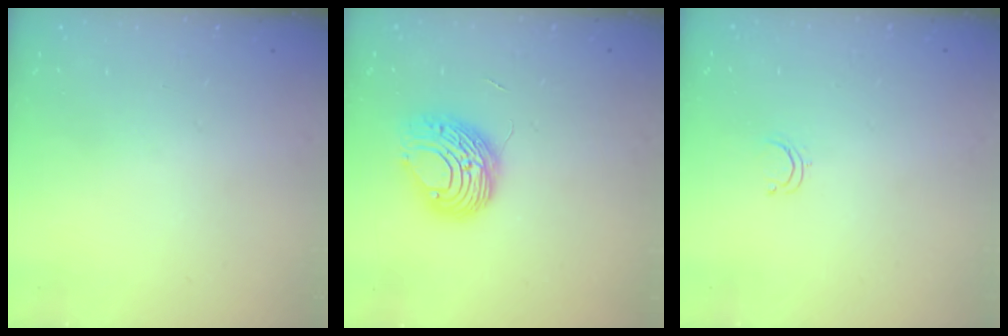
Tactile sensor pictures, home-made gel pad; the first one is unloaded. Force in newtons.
{"total": 9.0, "press": 9.0, "slide": 0.9}
{"total": 2.4, "press": 2.4, "slide": 0.2}